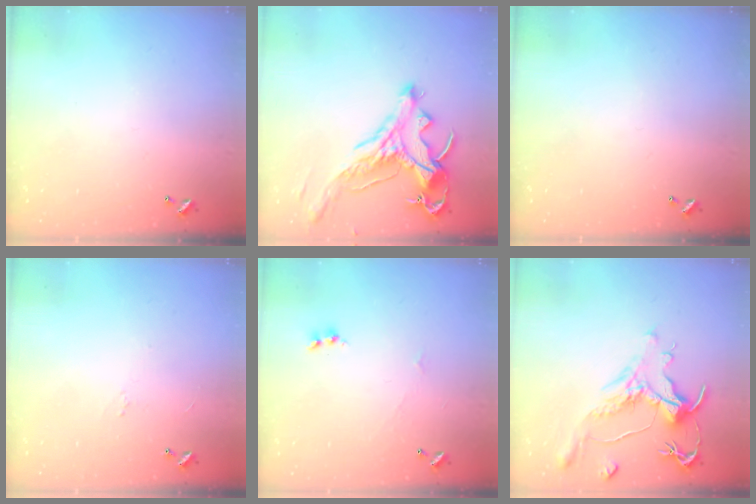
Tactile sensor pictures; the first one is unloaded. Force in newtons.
{"total": 3.2, "press": 2.8, "slide": 1.6}
{"total": 0.0}
{"total": 2.3, "press": 2.2, "slide": 0.6}
{"total": 1.6, "press": 1.5, "slide": 0.4}
{"total": 1.1, "press": 0.2, "slide": 1.1}